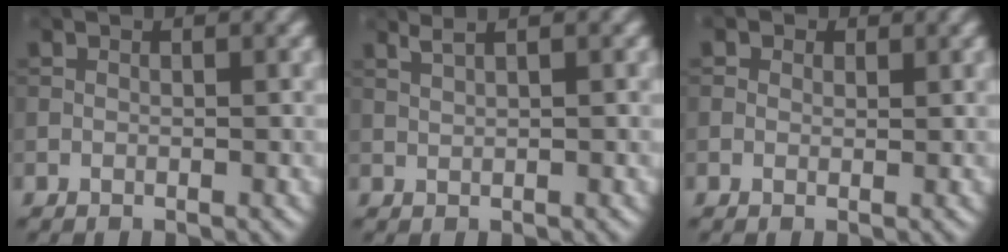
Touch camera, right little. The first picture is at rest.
{"total": 2.0, "force": [1.4, 0.6, 1.3], "torque": [-0.020, 0.004, 0.016]}
{"total": 1.1, "force": [0.5, 0.9, 0.4], "torque": [-0.005, -0.002, 0.000]}